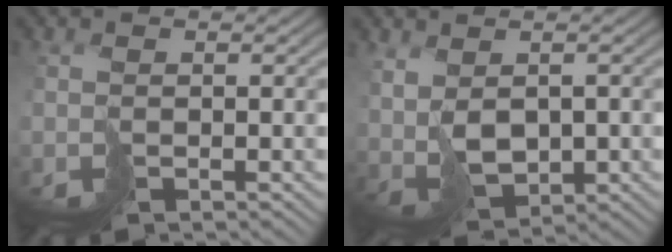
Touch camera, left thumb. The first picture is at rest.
{"total": 4.1, "force": [1.3, 2.9, 2.5], "torque": [-0.055, -0.007, 0.041]}